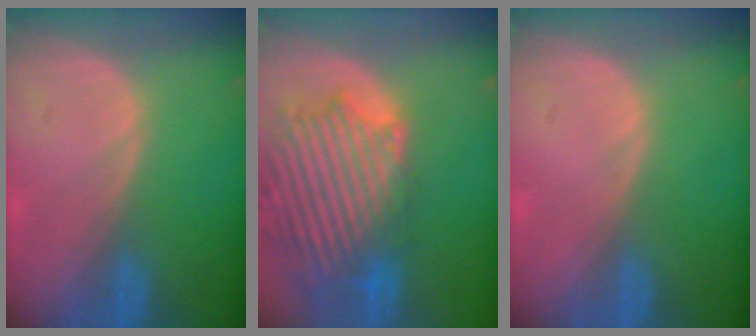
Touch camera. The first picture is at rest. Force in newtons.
{"total": 14.2, "press": 12.2, "slide": 7.4}
{"total": 0.0}